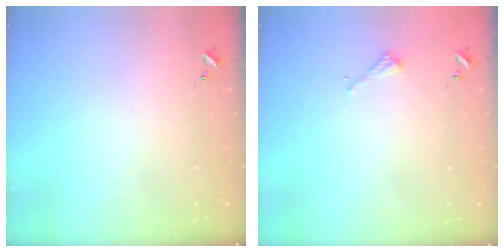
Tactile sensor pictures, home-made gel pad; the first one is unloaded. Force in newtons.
{"total": 2.2, "press": 2.2, "slide": 0.2}